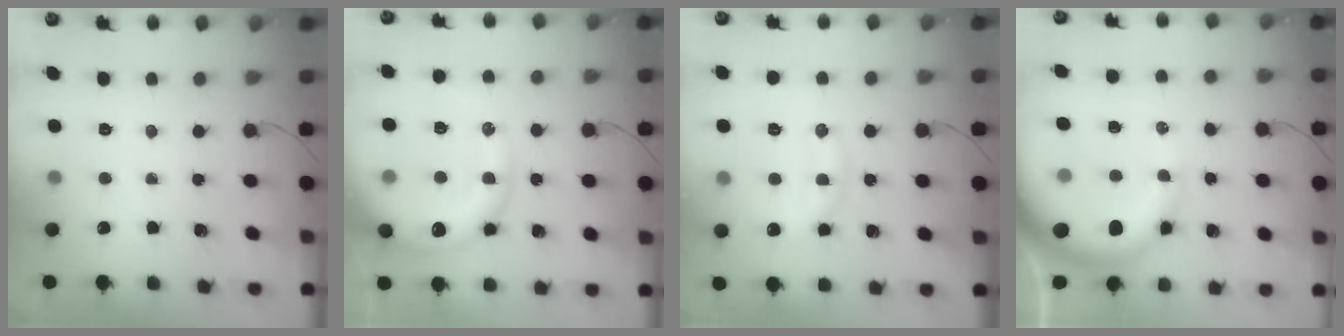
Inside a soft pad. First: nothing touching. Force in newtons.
{"total": 18.8, "press": 18.5, "slide": 3.7}
{"total": 9.9, "press": 9.9, "slide": 0.4}
{"total": 13.7, "press": 13.4, "slide": 2.8}